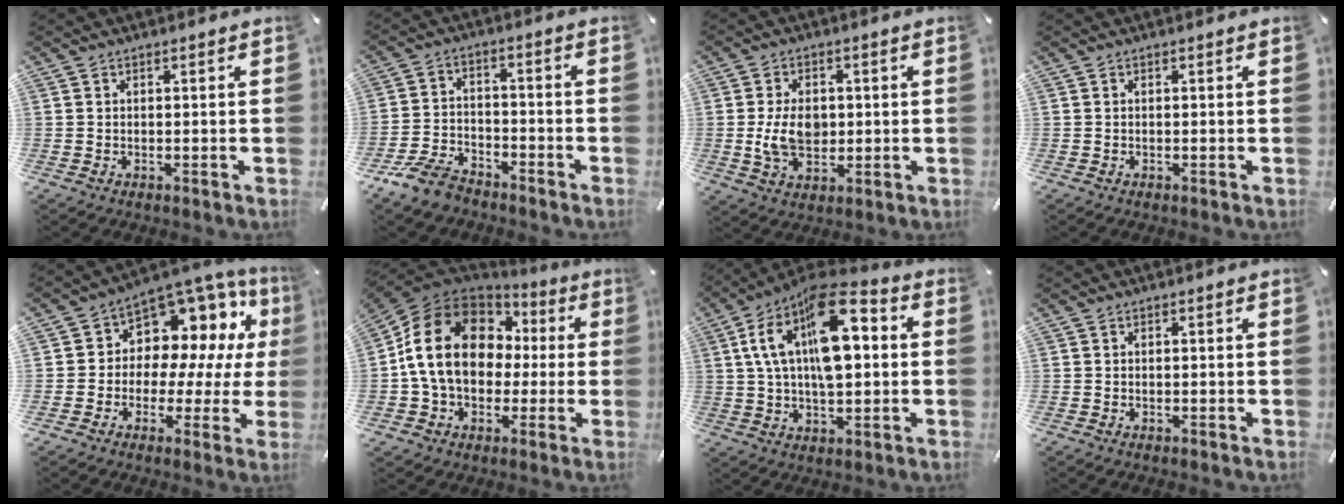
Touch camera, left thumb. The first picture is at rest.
{"total": 8.4, "force": [-7.1, 3.6, 2.9], "torque": [-0.060, 0.035, -0.137]}
{"total": 8.9, "force": [-0.2, 6.4, 6.2], "torque": [-0.122, 0.001, -0.005]}
{"total": 0.0}
{"total": 8.9, "force": [4.6, 7.0, 3.0], "torque": [-0.063, -0.061, 0.090]}
{"total": 18.8, "force": [1.6, 15.3, 10.9], "torque": [-0.229, 0.009, 0.032]}
{"total": 20.3, "force": [5.9, 11.0, 16.1], "torque": [-0.295, -0.022, 0.097]}
{"total": 0.0}